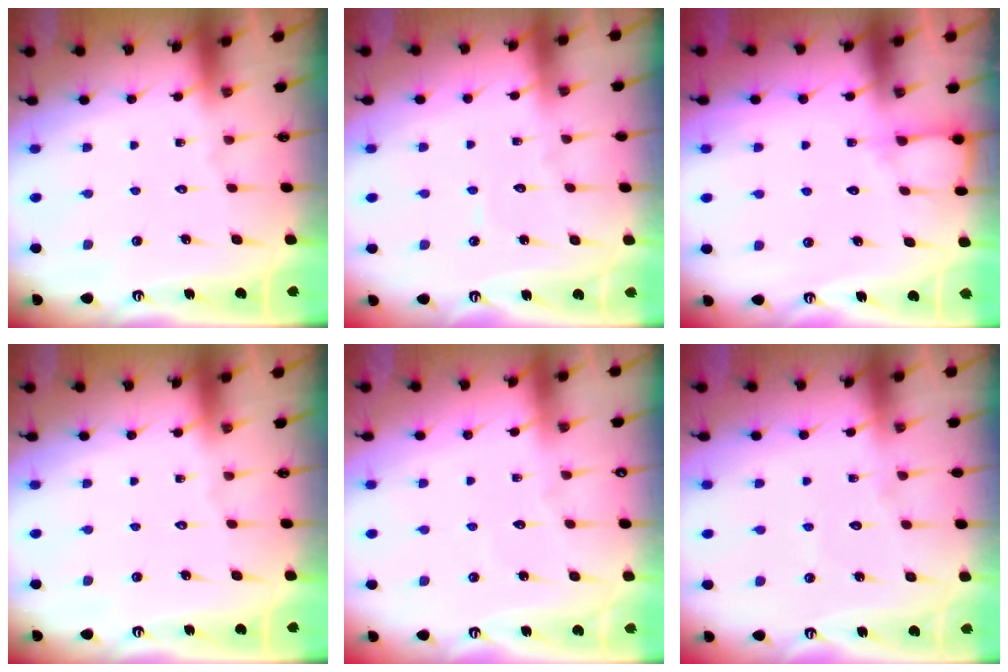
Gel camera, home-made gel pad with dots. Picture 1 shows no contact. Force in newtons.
{"total": 3.0, "press": 3.0, "slide": 0.4}
{"total": 7.4, "press": 7.4, "slide": 0.5}
{"total": 0.0}
{"total": 2.3, "press": 2.2, "slide": 0.3}
{"total": 3.0, "press": 3.0, "slide": 0.2}